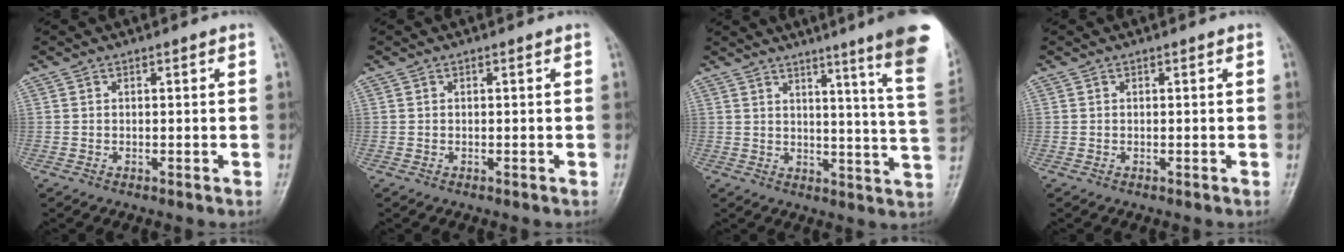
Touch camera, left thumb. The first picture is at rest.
{"total": 0.0}
{"total": 17.7, "force": [11.7, -0.1, 13.4], "torque": [-0.156, -0.078, 0.130]}
{"total": 0.0}